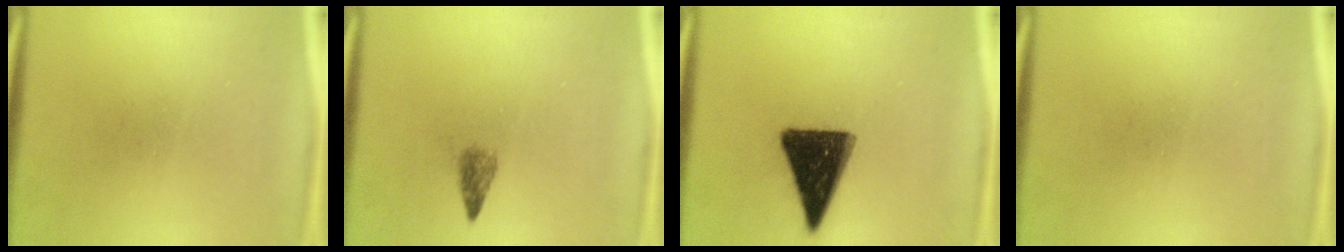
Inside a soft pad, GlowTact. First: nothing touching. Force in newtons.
{"total": 1.8}
{"total": 15.4}
{"total": 0.0}